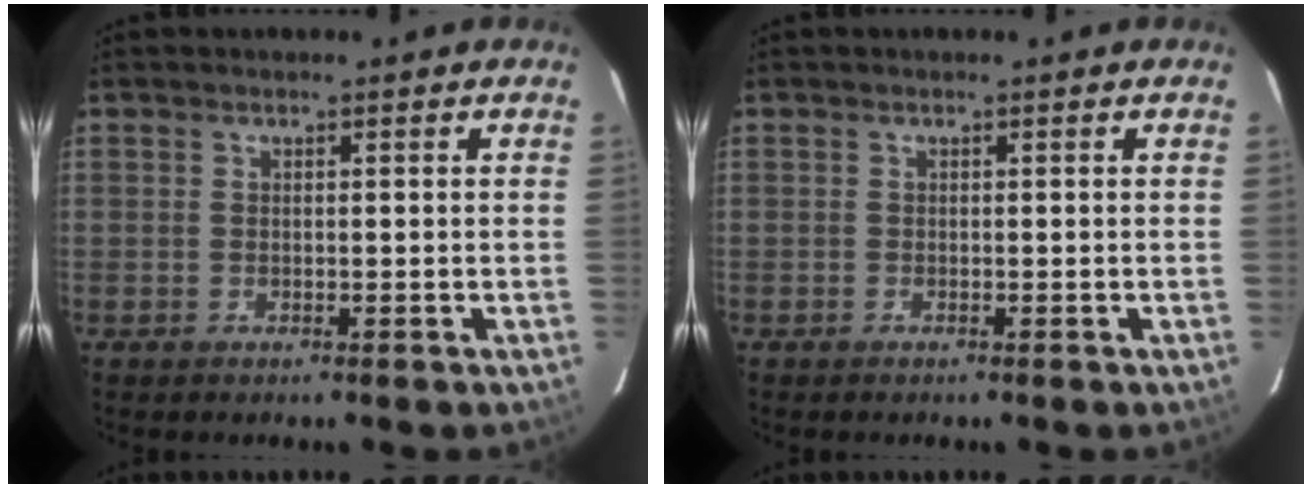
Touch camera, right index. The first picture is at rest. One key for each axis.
{"total": 0.0}